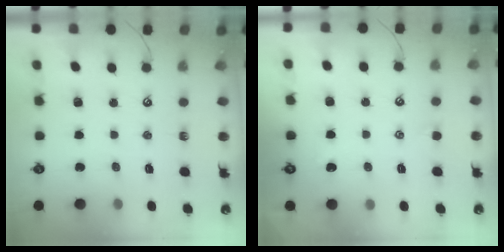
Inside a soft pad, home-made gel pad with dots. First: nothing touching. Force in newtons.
{"total": 2.2, "press": 2.1, "slide": 0.3}